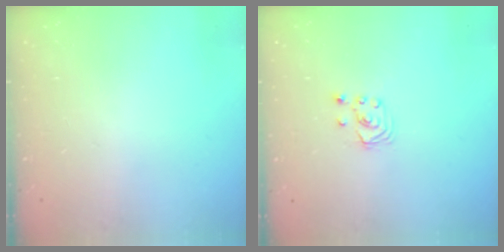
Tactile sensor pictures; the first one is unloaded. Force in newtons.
{"total": 2.7, "press": 2.7, "slide": 0.3}